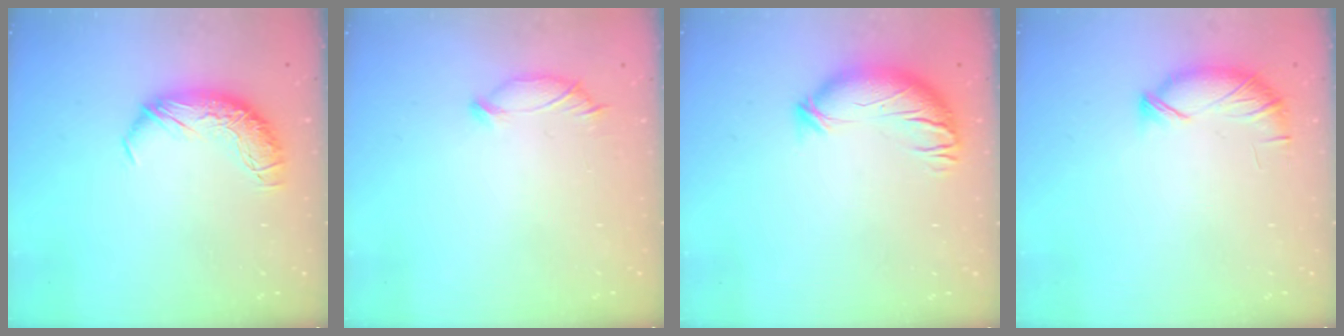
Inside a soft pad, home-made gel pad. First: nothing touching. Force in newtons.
{"total": 4.8, "press": 4.7, "slide": 0.8}
{"total": 3.9, "press": 2.9, "slide": 2.6}
{"total": 5.7, "press": 5.7, "slide": 0.4}